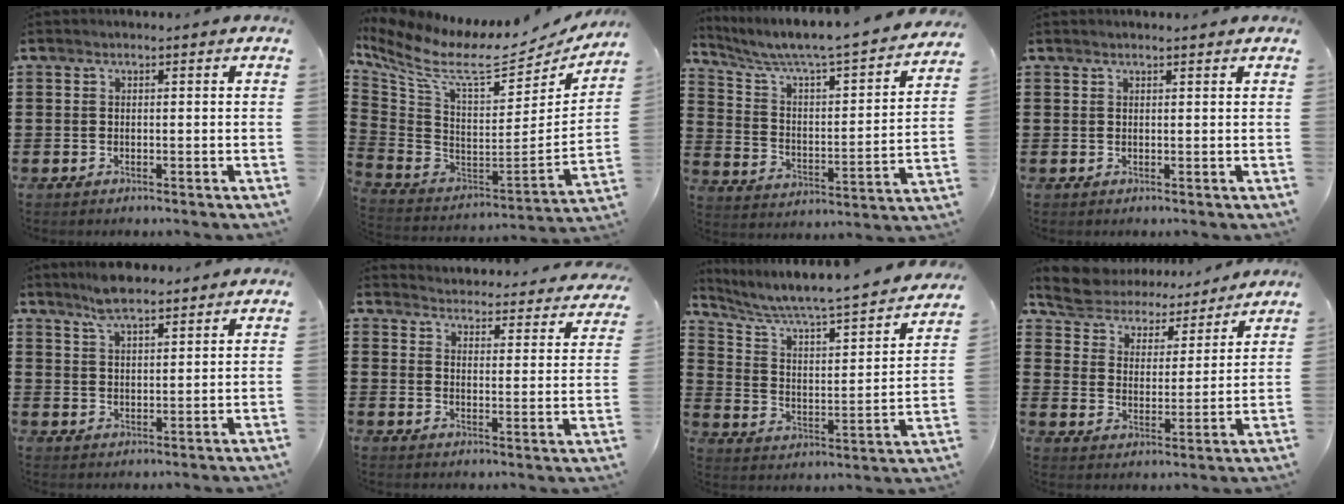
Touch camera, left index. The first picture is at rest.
{"total": 10.4, "force": [7.6, 3.2, 6.3], "torque": [-0.153, -0.067, 0.125]}
{"total": 5.0, "force": [4.4, 0.3, 2.5], "torque": [-0.071, -0.046, 0.065]}
{"total": 0.8, "force": [0.7, 0.0, 0.3], "torque": [-0.006, -0.001, 0.013]}
{"total": 5.5, "force": [4.8, 1.1, 2.6], "torque": [-0.062, -0.005, 0.089]}
{"total": 3.5, "force": [3.4, -0.4, -0.2], "torque": [-0.011, -0.038, 0.052]}
{"total": 4.6, "force": [3.8, 0.5, 2.5], "torque": [-0.069, -0.041, 0.056]}
{"total": 6.6, "force": [6.5, 0.8, 0.5], "torque": [-0.046, -0.045, 0.112]}